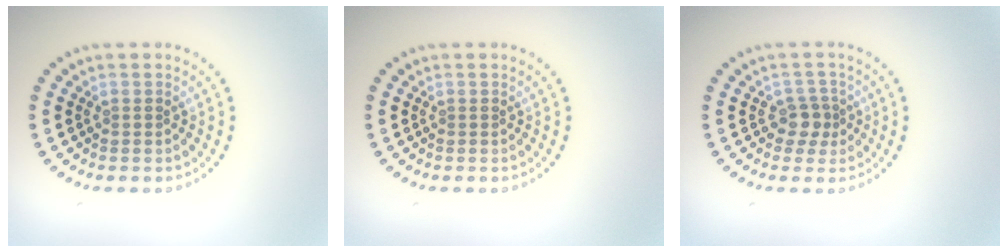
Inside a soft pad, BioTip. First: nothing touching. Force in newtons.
{"total": 0.0}
{"total": 1.9, "press": 1.5, "slide": 1.1}